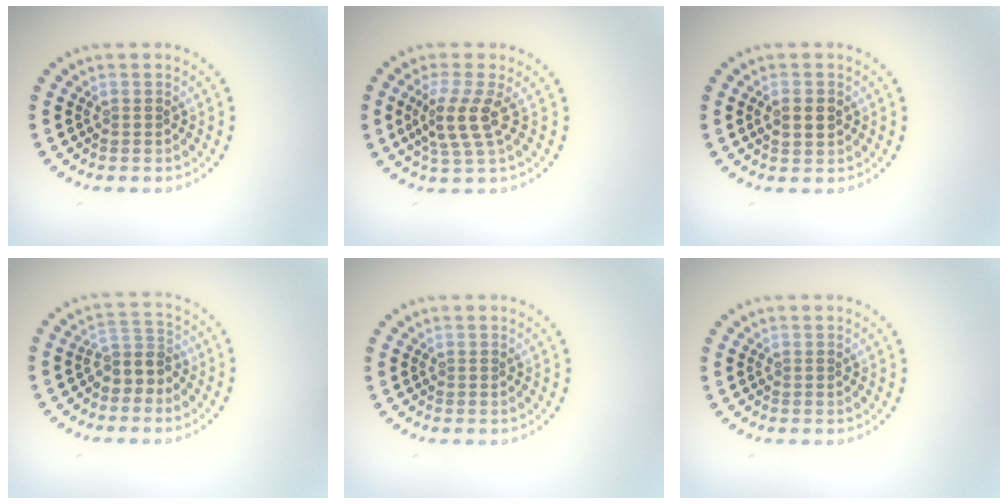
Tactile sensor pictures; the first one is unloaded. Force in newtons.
{"total": 3.2, "press": 2.7, "slide": 1.7}
{"total": 1.7, "press": 1.7, "slide": 0.2}
{"total": 2.7, "press": 2.1, "slide": 1.7}
{"total": 0.0}
{"total": 0.0}